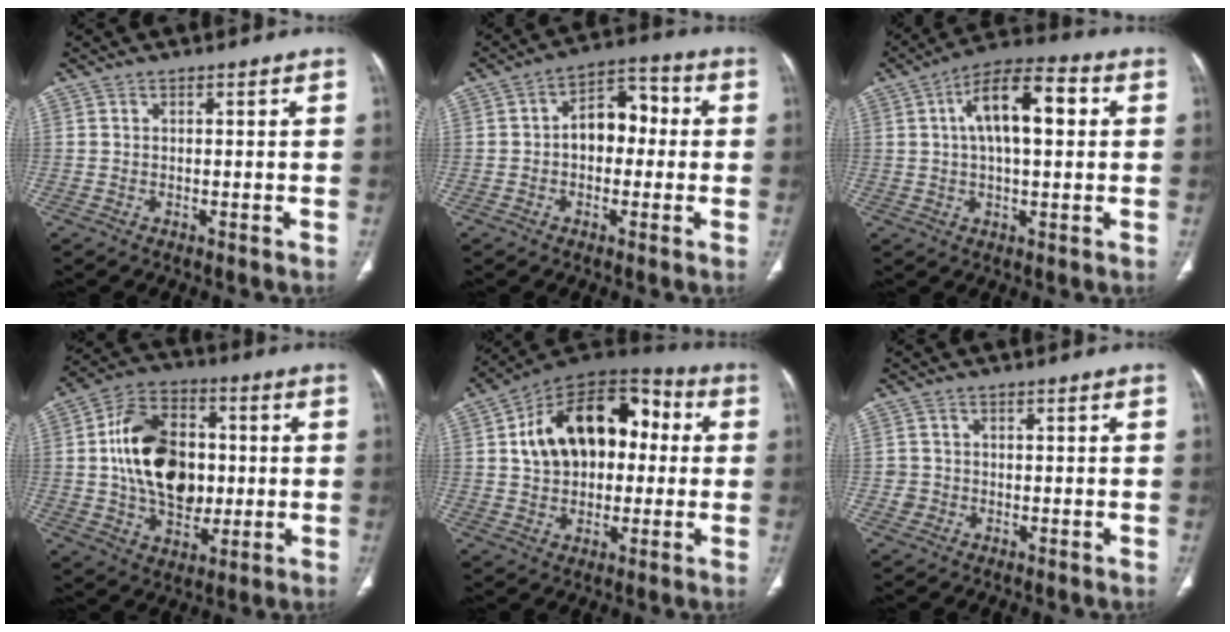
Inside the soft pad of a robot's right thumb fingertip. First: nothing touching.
{"total": 9.1, "force": [0.0, 6.2, 6.7], "torque": [-0.069, 0.034, -0.012]}
{"total": 13.1, "force": [2.7, 5.8, 11.4], "torque": [-0.186, 0.025, 0.037]}
{"total": 19.1, "force": [0.8, 13.3, 13.6], "torque": [-0.199, 0.016, 0.017]}
{"total": 20.9, "force": [2.9, 13.8, 15.5], "torque": [-0.214, 0.035, 0.041]}
{"total": 2.0, "force": [-0.5, 2.0, 0.0], "torque": [0.013, 0.008, -0.012]}